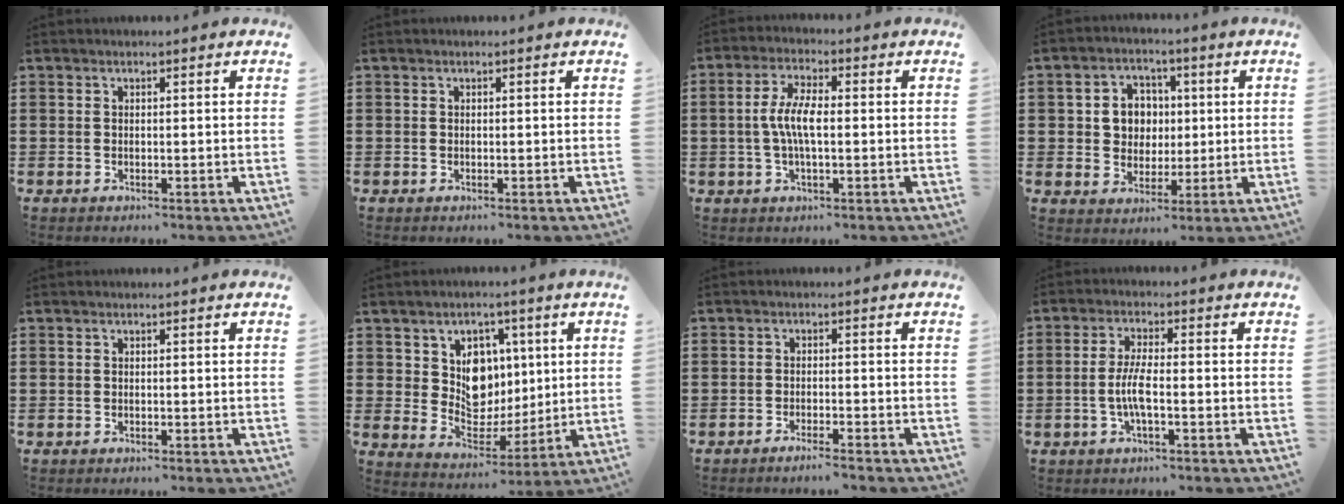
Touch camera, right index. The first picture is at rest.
{"total": 0.0}
{"total": 5.7, "force": [-0.4, 1.7, 5.5], "torque": [-0.118, -0.002, -0.016]}
{"total": 5.9, "force": [0.6, 5.4, 2.2], "torque": [-0.058, 0.015, 0.007]}
{"total": 0.0}
{"total": 8.1, "force": [2.5, 7.0, 3.1], "torque": [-0.064, -0.009, 0.047]}
{"total": 2.0, "force": [-1.8, -0.3, 0.7], "torque": [-0.012, 0.001, -0.036]}
{"total": 4.7, "force": [-1.2, 1.0, 4.4], "torque": [-0.099, -0.004, -0.030]}